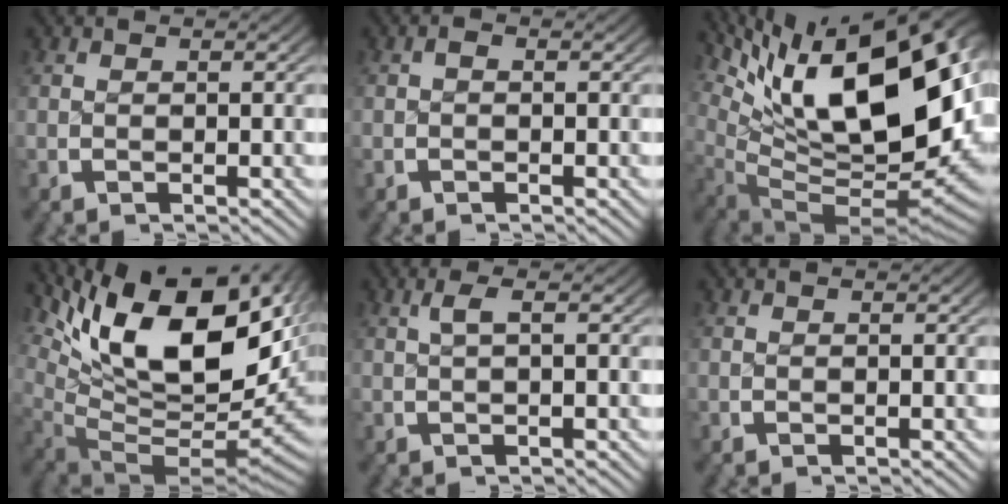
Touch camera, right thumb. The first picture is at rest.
{"total": 0.7, "force": [-0.5, 0.5, 0.3], "torque": [-0.012, -0.002, -0.009]}
{"total": 26.1, "force": [1.0, 15.5, 20.9], "torque": [-0.330, -0.043, 0.034]}
{"total": 20.8, "force": [0.5, 12.6, 16.5], "torque": [-0.297, -0.046, 0.025]}
{"total": 1.4, "force": [0.0, 0.1, 1.4], "torque": [-0.027, 0.005, 0.003]}
{"total": 0.0}